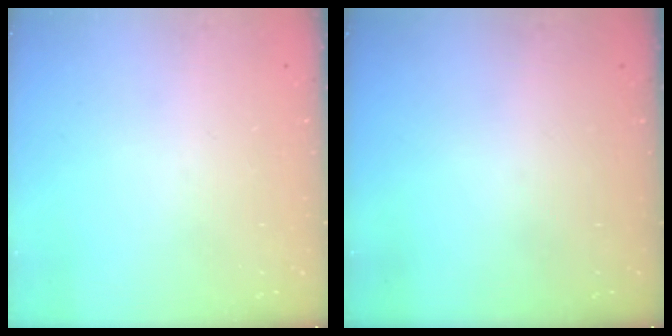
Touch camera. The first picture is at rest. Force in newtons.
{"total": 0.0}